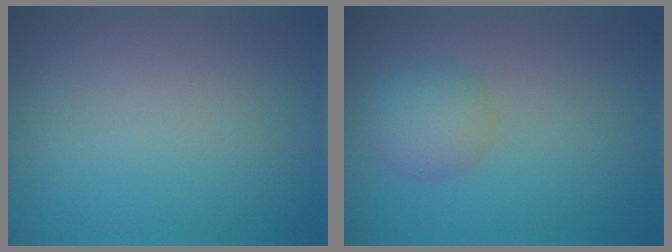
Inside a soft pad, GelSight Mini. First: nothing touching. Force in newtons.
{"total": 2.8, "press": 2.8, "slide": 0.1}